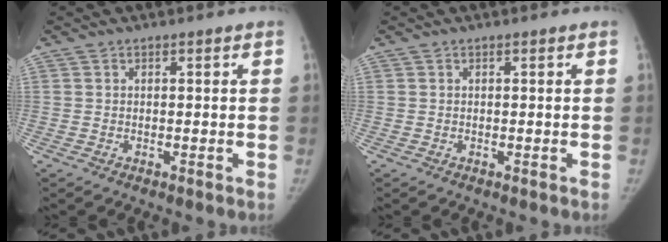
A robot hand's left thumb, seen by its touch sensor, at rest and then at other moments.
{"total": 0.0}